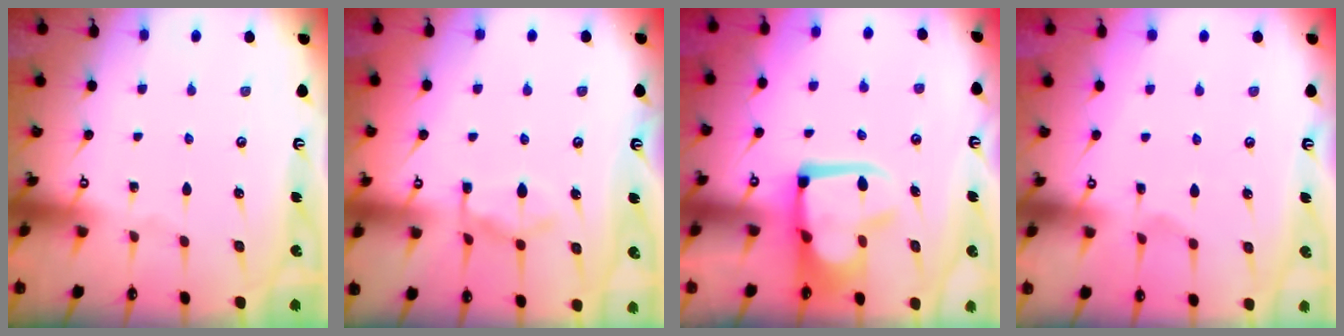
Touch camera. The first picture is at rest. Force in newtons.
{"total": 9.4, "press": 9.4, "slide": 0.8}
{"total": 13.9, "press": 13.9, "slide": 1.2}
{"total": 2.8, "press": 2.6, "slide": 1.2}